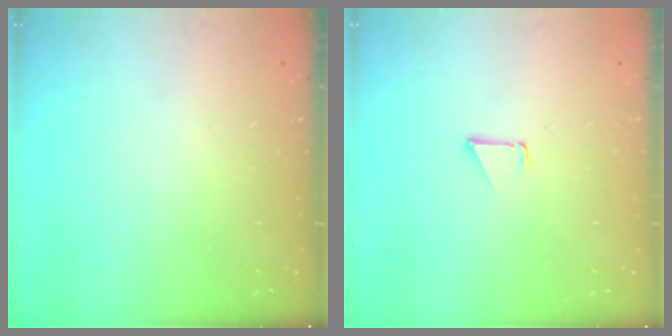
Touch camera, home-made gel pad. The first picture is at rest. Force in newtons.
{"total": 0.7, "press": 0.7, "slide": 0.1}